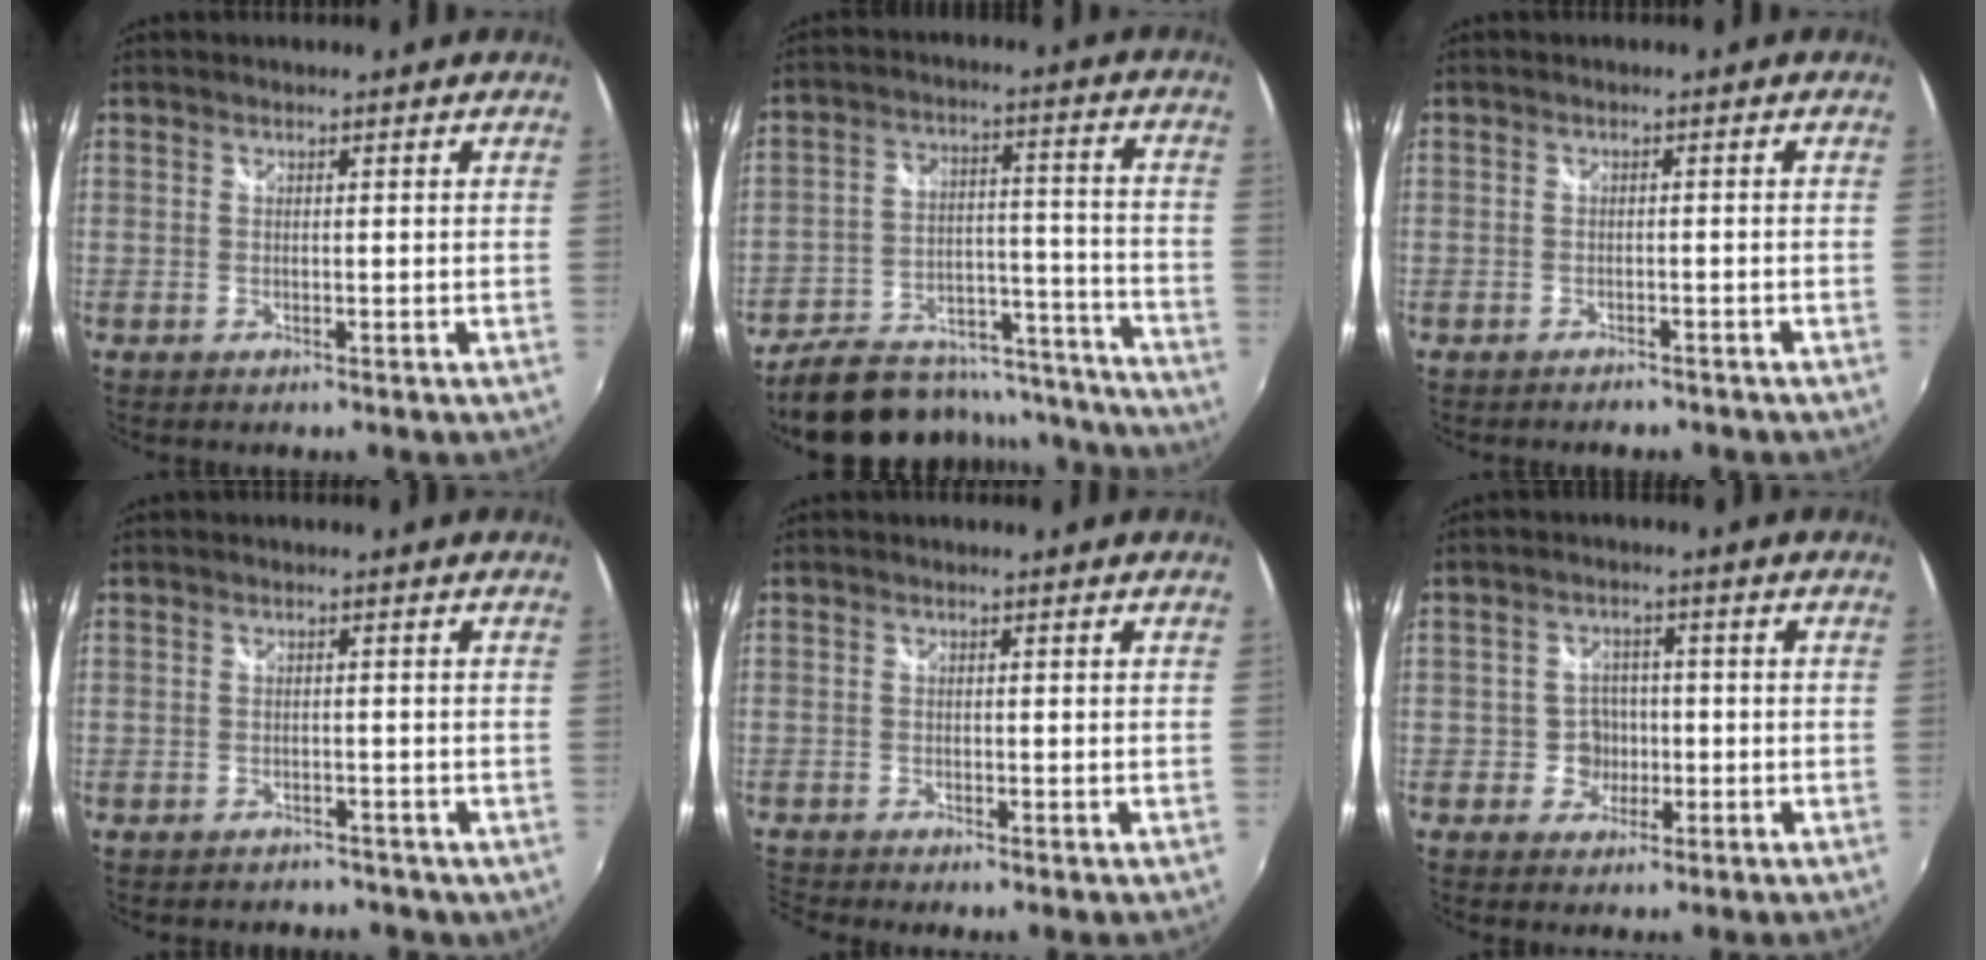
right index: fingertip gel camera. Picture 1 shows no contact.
{"total": 21.2, "force": [-16.5, 10.2, 8.5], "torque": [-0.151, 0.051, -0.197]}
{"total": 3.2, "force": [-2.9, 1.0, 1.0], "torque": [-0.026, -0.009, -0.039]}
{"total": 4.3, "force": [-3.5, 2.4, 1.0], "torque": [-0.017, 0.000, -0.041]}
{"total": 2.1, "force": [-2.0, -0.1, 0.7], "torque": [-0.021, -0.013, -0.045]}
{"total": 3.8, "force": [-1.1, 3.6, 0.4], "torque": [-0.005, 0.014, -0.017]}